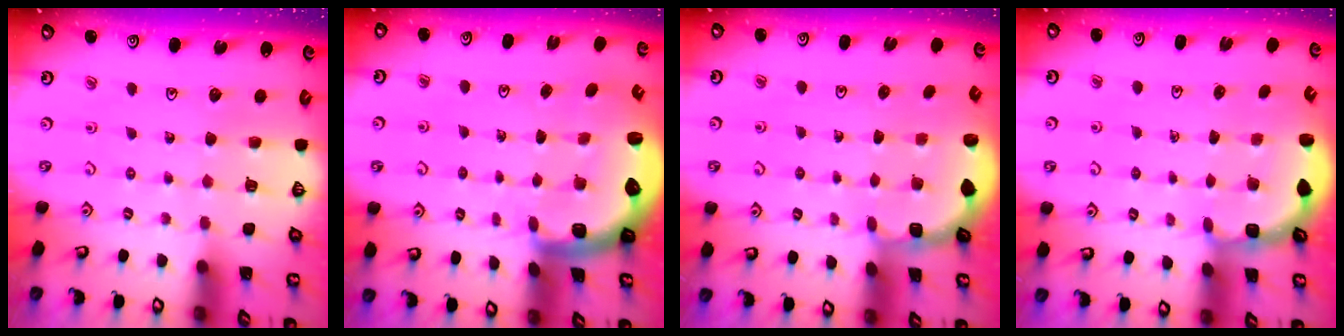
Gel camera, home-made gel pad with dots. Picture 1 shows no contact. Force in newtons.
{"total": 2.8, "press": 2.4, "slide": 1.4}
{"total": 1.9, "press": 1.8, "slide": 0.7}
{"total": 2.8, "press": 2.5, "slide": 1.4}